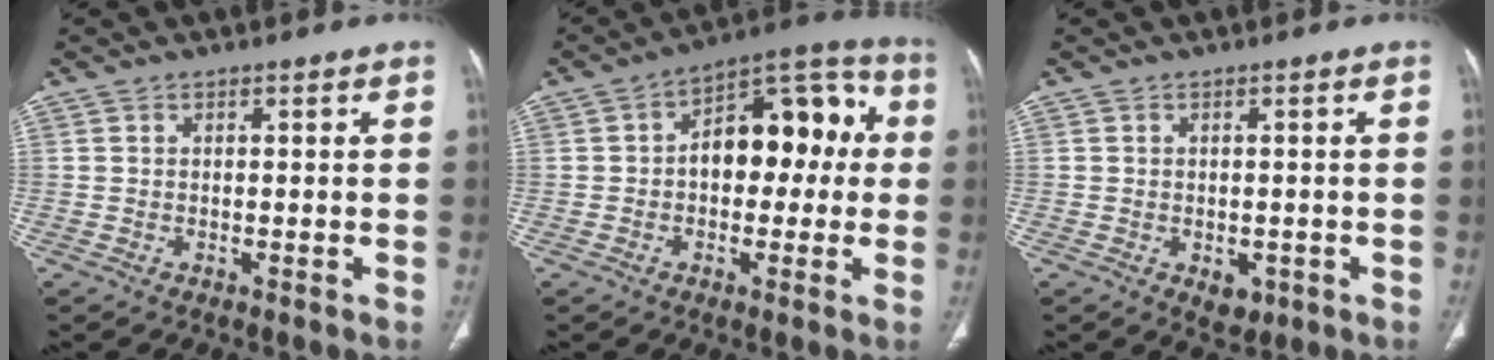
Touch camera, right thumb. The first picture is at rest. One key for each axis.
{"total": 12.0, "fx": 1.2, "fy": 7.1, "fz": 9.6, "tx": -0.099, "ty": 0.038, "tz": 0.011}
{"total": 3.3, "fx": -1.2, "fy": 2.2, "fz": 2.2, "tx": -0.016, "ty": 0.001, "tz": -0.006}